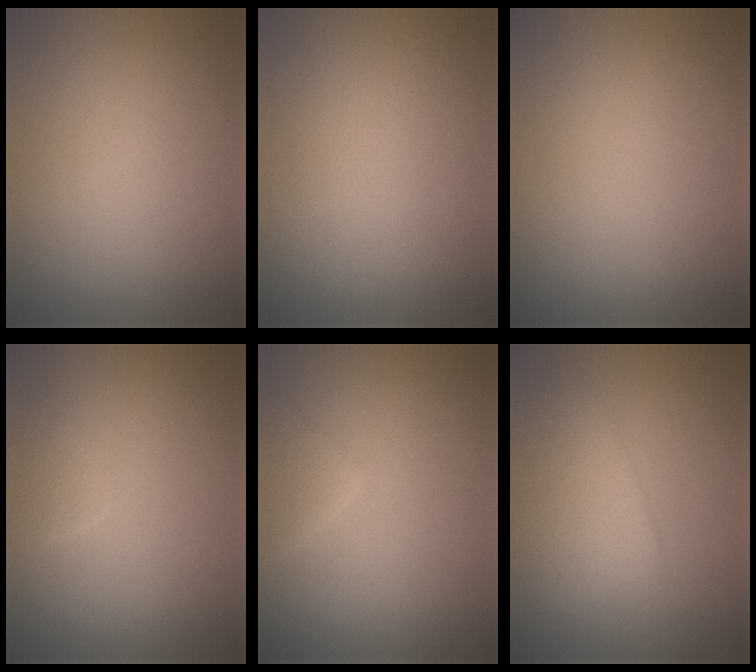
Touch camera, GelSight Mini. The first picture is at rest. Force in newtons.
{"total": 0.0}
{"total": 0.0}
{"total": 1.6, "press": 1.6, "slide": 0.0}
{"total": 2.2, "press": 2.2, "slide": 0.2}
{"total": 4.6, "press": 4.6, "slide": 0.3}